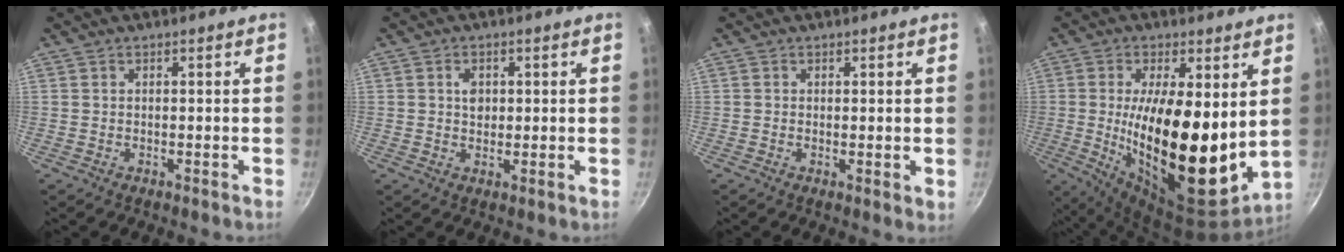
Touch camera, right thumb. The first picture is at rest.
{"total": 3.2, "force": [0.7, 2.4, 2.1], "torque": [-0.022, -0.005, 0.008]}
{"total": 1.4, "force": [0.4, 0.5, 1.2], "torque": [-0.016, -0.009, 0.001]}
{"total": 22.2, "force": [1.7, 8.9, 20.2], "torque": [-0.311, -0.041, 0.031]}